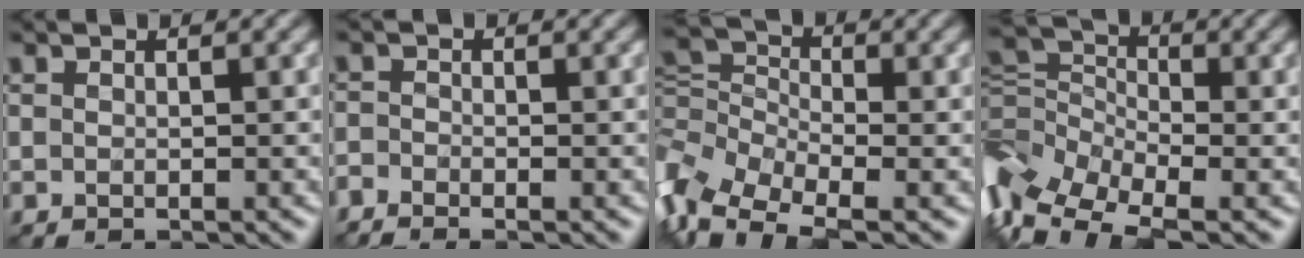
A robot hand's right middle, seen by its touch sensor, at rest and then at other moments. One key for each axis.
{"total": 1.6, "fx": -1.5, "fy": 0.4, "fz": 0.5, "tx": -0.015, "ty": -0.007, "tz": -0.036}
{"total": 7.7, "fx": -2.5, "fy": 4.9, "fz": 5.4, "tx": -0.125, "ty": 0.004, "tz": -0.067}
{"total": 10.0, "fx": -3.5, "fy": 6.3, "fz": 6.9, "tx": -0.166, "ty": 0.005, "tz": -0.084}